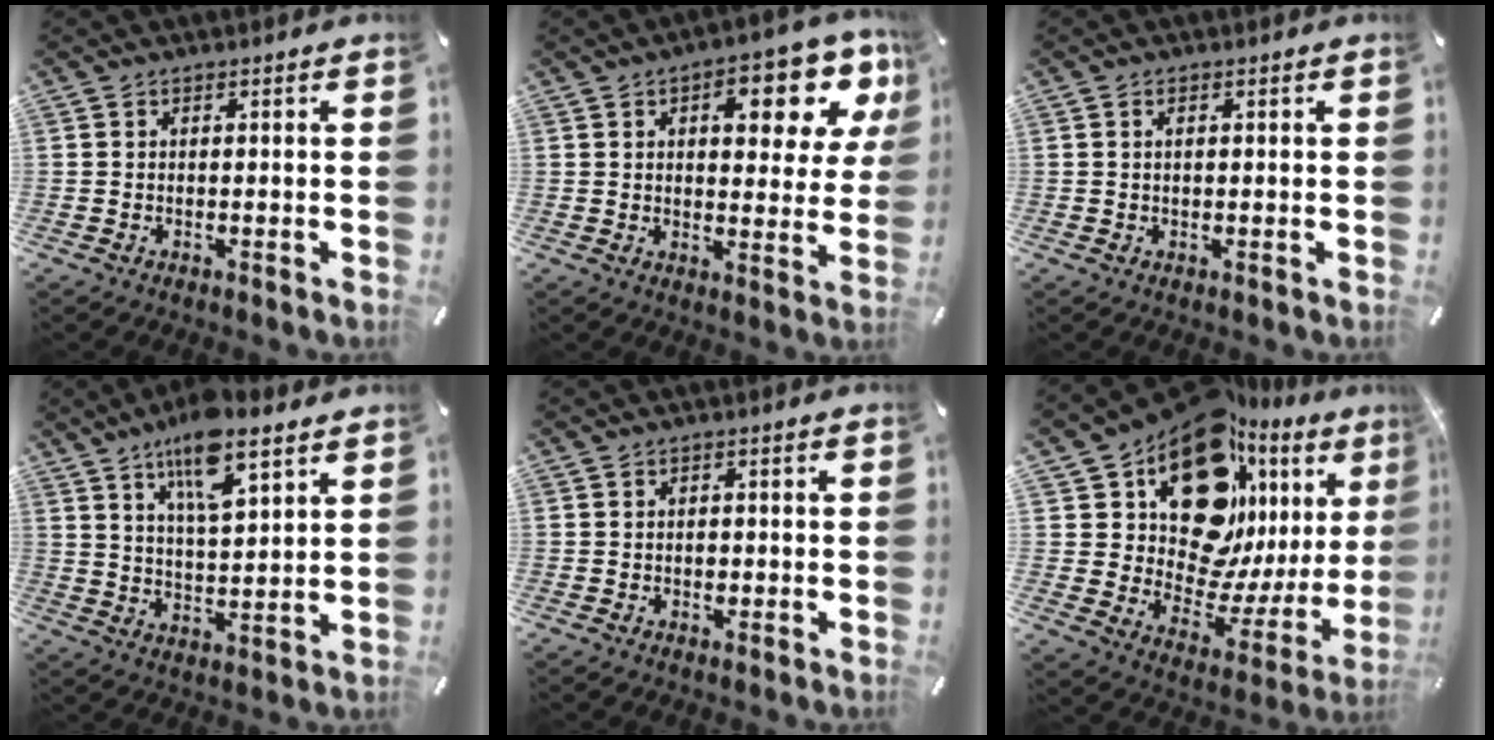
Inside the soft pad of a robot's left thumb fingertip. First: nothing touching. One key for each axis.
{"total": 14.0, "fx": 5.8, "fy": 7.0, "fz": 10.7, "tx": -0.124, "ty": -0.031, "tz": 0.091}
{"total": 1.1, "fx": 0.4, "fy": 0.6, "fz": 0.9, "tx": -0.019, "ty": 0.002, "tz": 0.006}
{"total": 11.8, "fx": 8.4, "fy": 3.5, "fz": 7.5, "tx": -0.133, "ty": -0.031, "tz": 0.147}
{"total": 1.5, "fx": -0.3, "fy": 1.2, "fz": 0.8, "tx": -0.017, "ty": 0.004, "tz": -0.007}
{"total": 21.1, "fx": 12.5, "fy": 12.1, "fz": 11.9, "tx": -0.159, "ty": -0.110, "tz": 0.215}